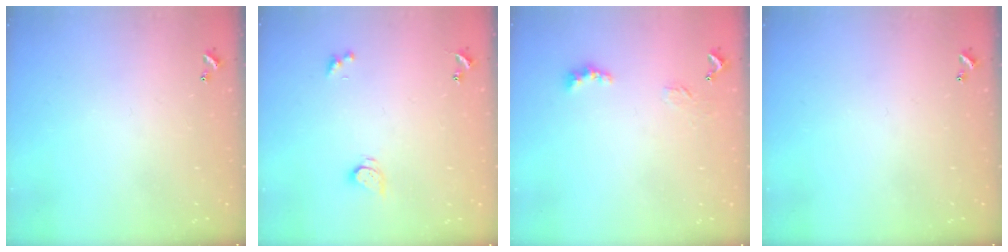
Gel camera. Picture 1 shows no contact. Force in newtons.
{"total": 2.6, "press": 2.5, "slide": 0.3}
{"total": 1.6, "press": 1.5, "slide": 0.5}
{"total": 0.0}